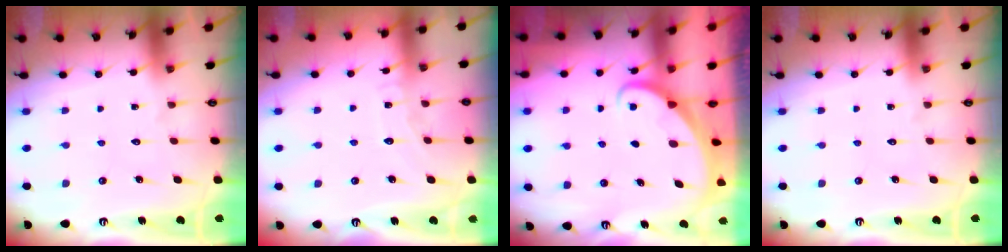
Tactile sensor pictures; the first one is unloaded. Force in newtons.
{"total": 5.4, "press": 5.4, "slide": 0.6}
{"total": 1.9, "press": 1.9, "slide": 0.1}
{"total": 0.0}